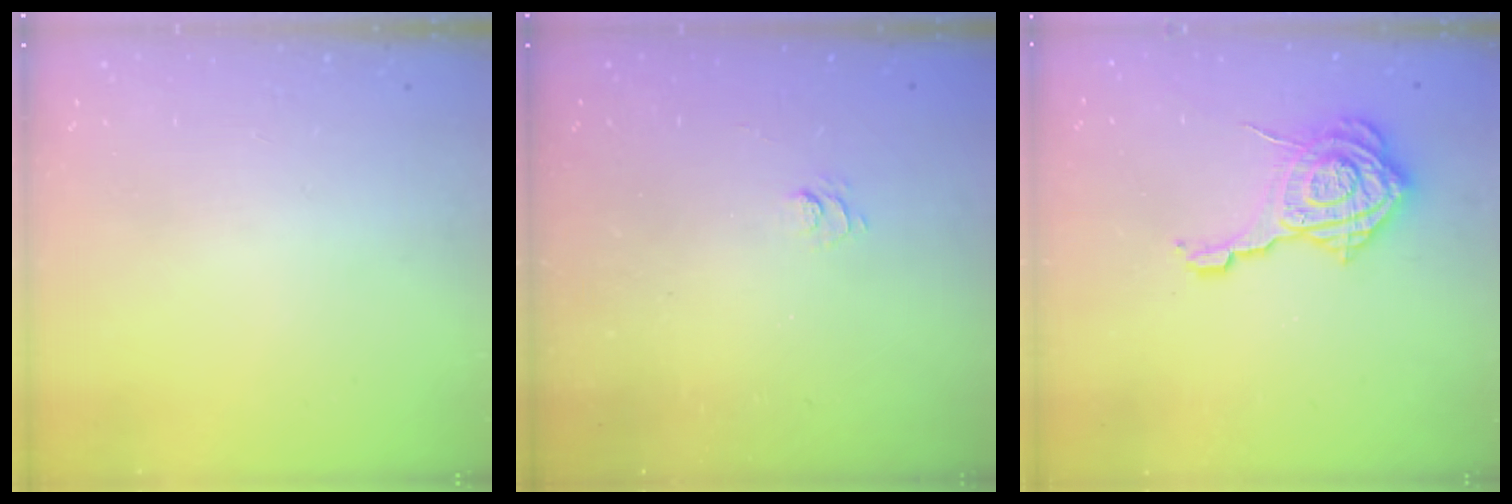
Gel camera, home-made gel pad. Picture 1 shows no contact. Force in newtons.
{"total": 2.8, "press": 2.5, "slide": 1.3}
{"total": 14.3, "press": 14.3, "slide": 0.9}